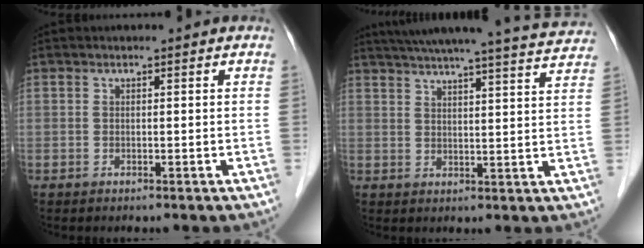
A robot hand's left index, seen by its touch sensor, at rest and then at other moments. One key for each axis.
{"total": 22.0, "fx": 20.5, "fy": 0.6, "fz": 8.0, "tx": -0.127, "ty": -0.016, "tz": 0.254}